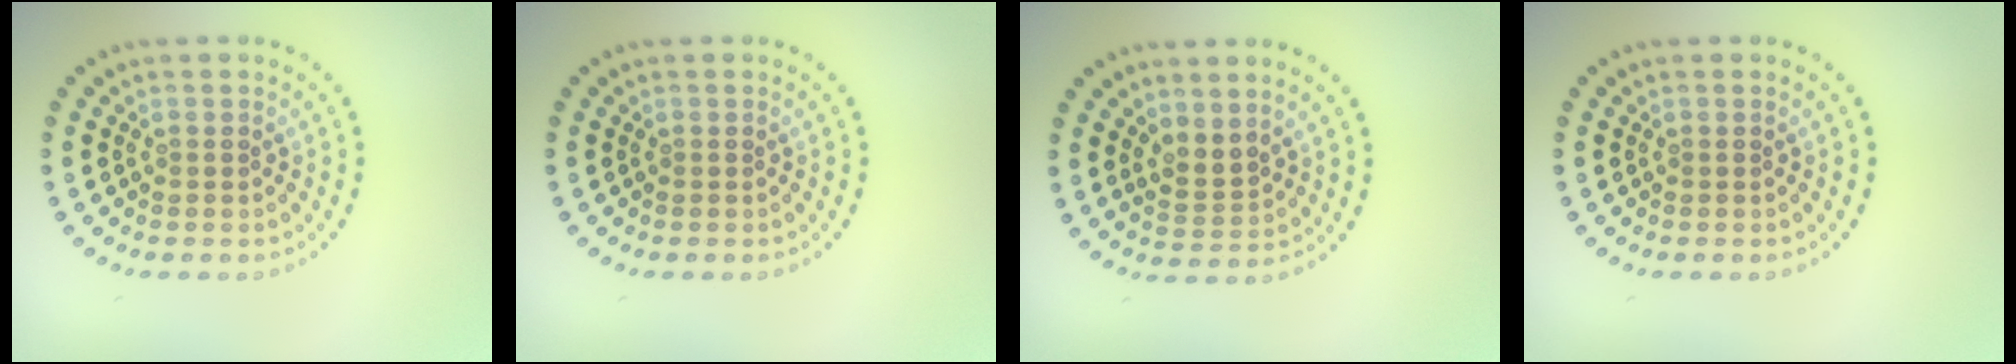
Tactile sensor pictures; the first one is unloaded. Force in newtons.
{"total": 0.0}
{"total": 2.1, "press": 1.6, "slide": 1.3}
{"total": 0.0}